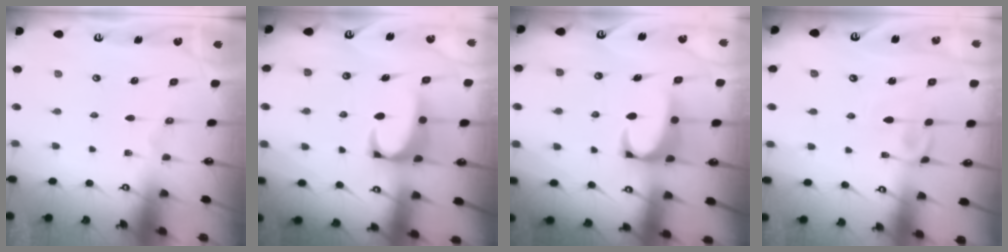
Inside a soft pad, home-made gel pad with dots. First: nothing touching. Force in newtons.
{"total": 2.4, "press": 2.2, "slide": 0.9}
{"total": 2.4, "press": 2.2, "slide": 0.9}
{"total": 3.5, "press": 3.5, "slide": 0.1}